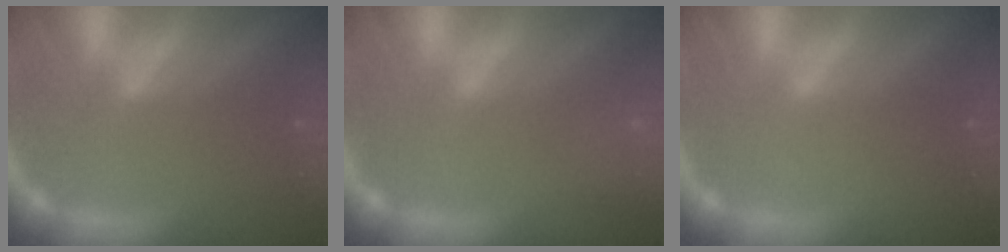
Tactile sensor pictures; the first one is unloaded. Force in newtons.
{"total": 3.0}
{"total": 0.0}